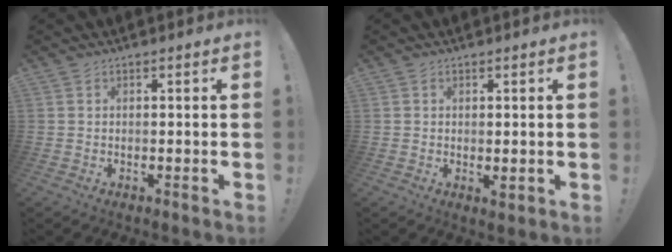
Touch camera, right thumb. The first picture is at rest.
{"total": 1.6, "force": [0.4, 1.0, 1.2], "torque": [-0.004, -0.005, 0.007]}